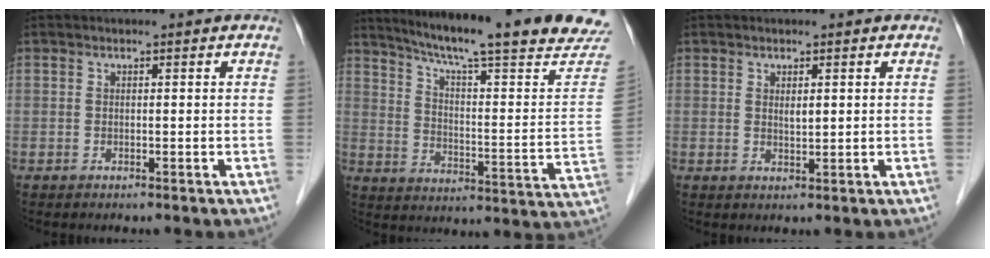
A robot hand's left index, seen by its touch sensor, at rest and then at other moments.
{"total": 24.9, "force": [21.3, 1.0, 12.9], "torque": [-0.193, -0.053, 0.278]}
{"total": 1.5, "force": [0.4, 0.5, 1.3], "torque": [-0.024, -0.002, 0.011]}